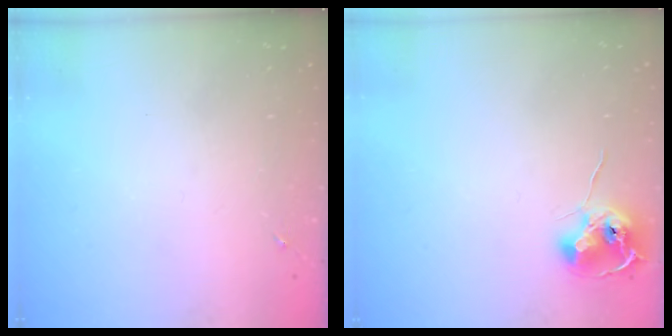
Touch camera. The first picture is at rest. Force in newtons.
{"total": 9.1, "press": 9.1, "slide": 0.6}